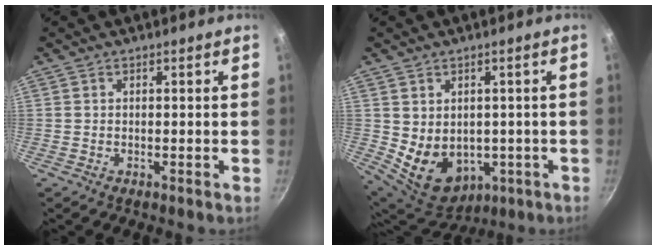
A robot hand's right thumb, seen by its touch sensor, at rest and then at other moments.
{"total": 11.6, "force": [-0.8, 9.0, 7.3], "torque": [-0.097, -0.017, 0.018]}